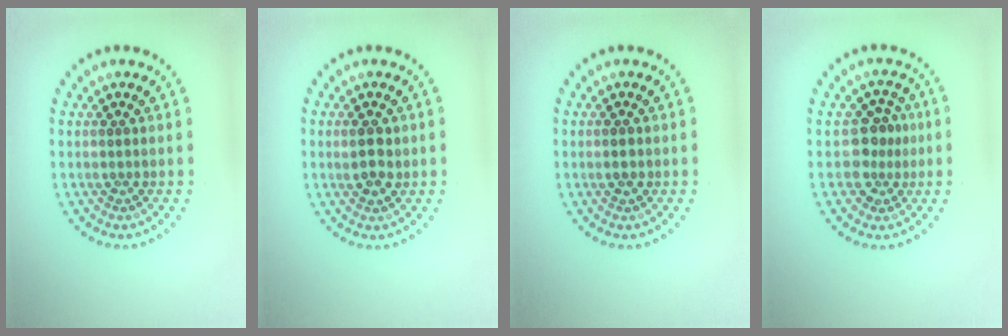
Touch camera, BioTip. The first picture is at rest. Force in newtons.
{"total": 2.3, "press": 2.3, "slide": 0.4}
{"total": 1.5, "press": 1.5, "slide": 0.2}
{"total": 3.0, "press": 2.6, "slide": 1.4}